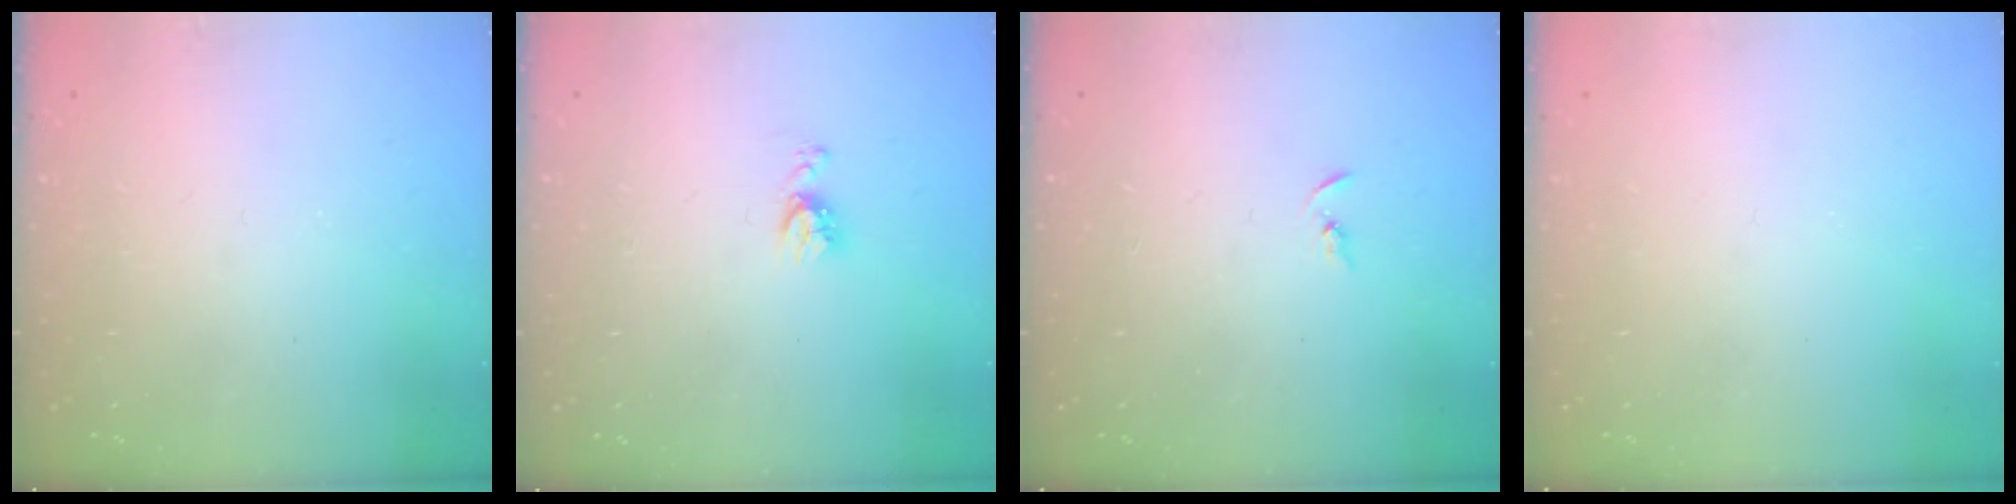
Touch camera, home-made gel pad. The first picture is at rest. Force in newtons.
{"total": 5.2, "press": 5.1, "slide": 0.6}
{"total": 2.4, "press": 2.3, "slide": 0.2}
{"total": 0.0}